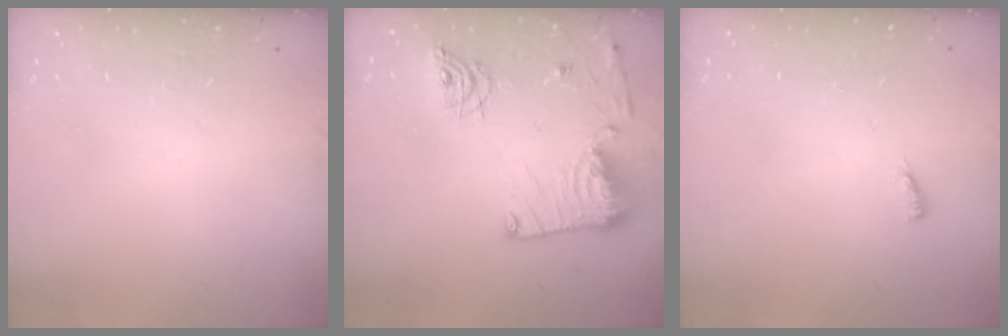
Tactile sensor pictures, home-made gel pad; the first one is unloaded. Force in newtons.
{"total": 15.8, "press": 15.7, "slide": 0.9}
{"total": 3.7, "press": 3.3, "slide": 1.7}